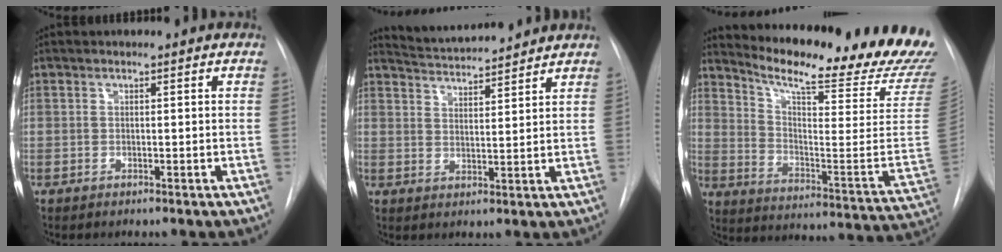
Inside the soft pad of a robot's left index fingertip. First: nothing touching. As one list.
[{"total": 9.2, "force": [8.9, 0.1, 2.4], "torque": [-0.051, 0.017, 0.140]}, {"total": 26.5, "force": [23.6, 2.0, 11.8], "torque": [-0.189, -0.108, 0.302]}]